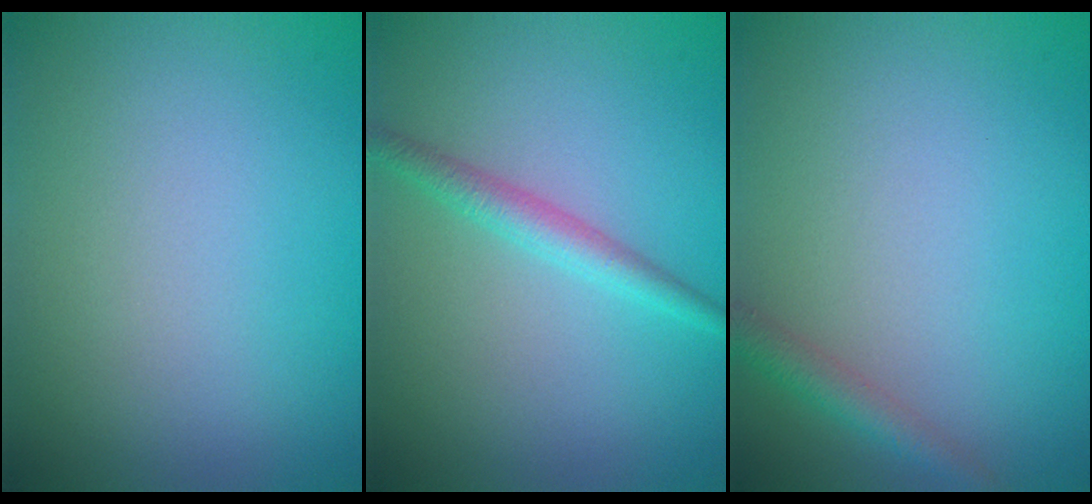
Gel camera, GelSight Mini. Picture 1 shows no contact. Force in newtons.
{"total": 2.0, "press": 2.0, "slide": 0.0}
{"total": 1.9, "press": 1.9, "slide": 0.1}